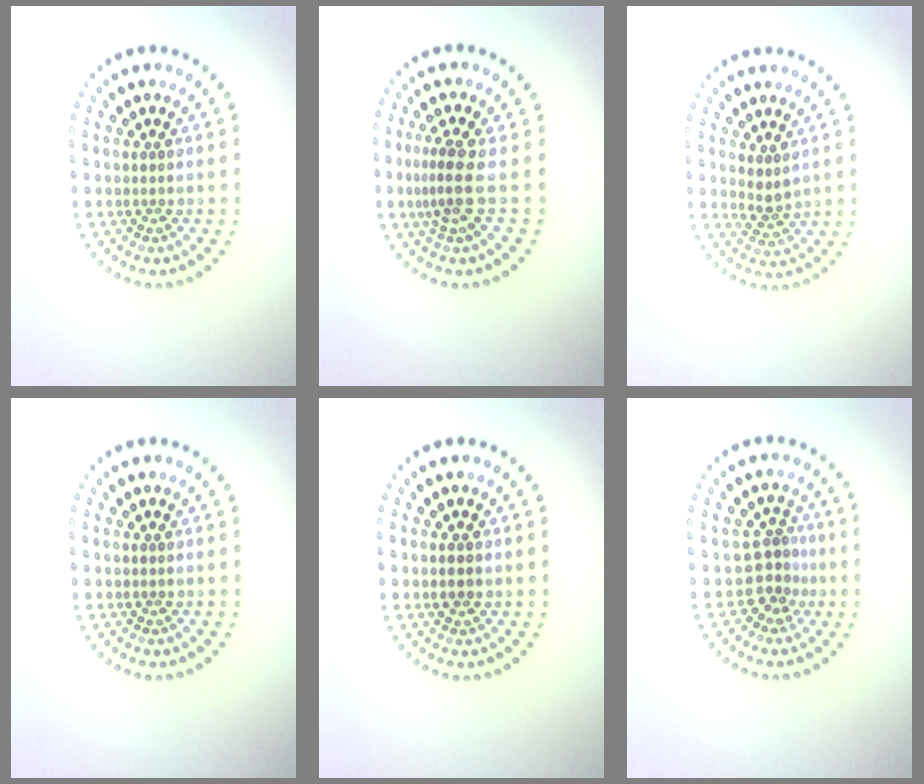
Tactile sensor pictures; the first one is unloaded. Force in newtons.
{"total": 2.8, "press": 2.0, "slide": 1.9}
{"total": 1.7, "press": 1.4, "slide": 1.1}
{"total": 0.0}
{"total": 0.9, "press": 0.9, "slide": 0.1}
{"total": 2.7, "press": 1.8, "slide": 2.0}